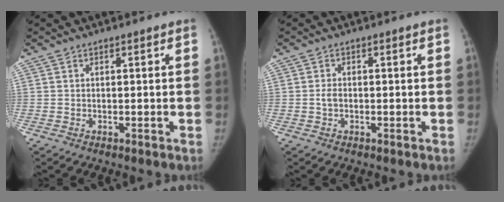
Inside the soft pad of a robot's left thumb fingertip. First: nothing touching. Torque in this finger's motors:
{"motor_torque": [0.00, 0.02, 0.54, 0.16, 0.00]}